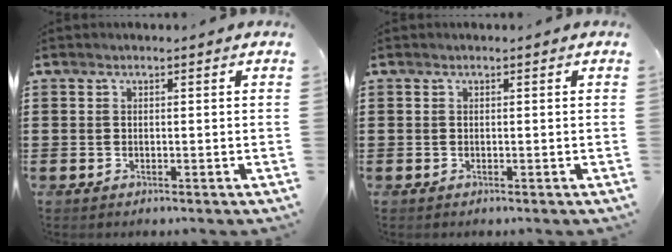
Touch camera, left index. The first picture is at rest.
{"total": 0.0}